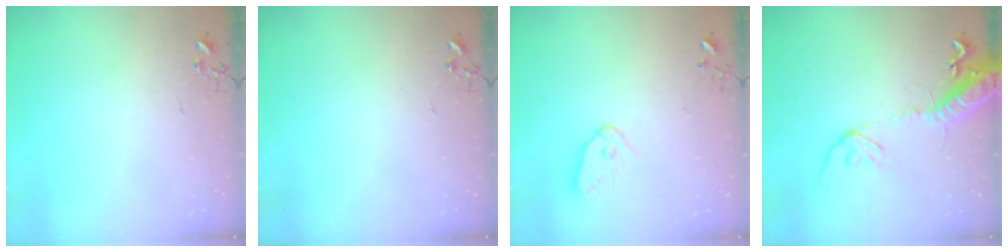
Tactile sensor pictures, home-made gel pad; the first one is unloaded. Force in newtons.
{"total": 0.0}
{"total": 8.4, "press": 8.4, "slide": 0.5}
{"total": 16.2, "press": 15.8, "slide": 3.6}